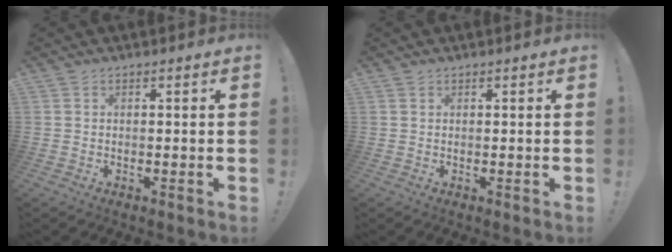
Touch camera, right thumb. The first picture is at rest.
{"total": 0.5, "force": [0.4, 0.3, 0.2], "torque": [-0.001, -0.002, 0.007]}